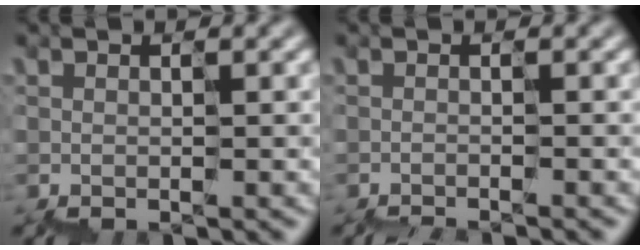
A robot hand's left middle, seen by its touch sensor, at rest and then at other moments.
{"total": 1.3, "force": [-1.2, -0.3, -0.3], "torque": [0.001, -0.015, -0.024]}